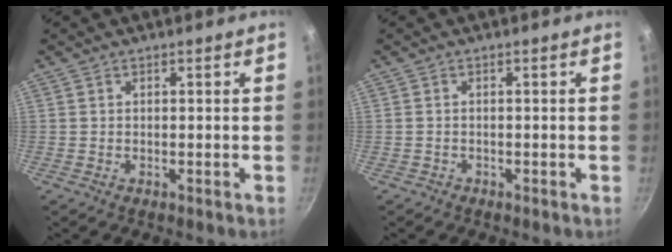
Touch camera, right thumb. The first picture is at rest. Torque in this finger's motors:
{"motor_torque": [0.35, 0.13, 0.19, 0.35, 0.09]}